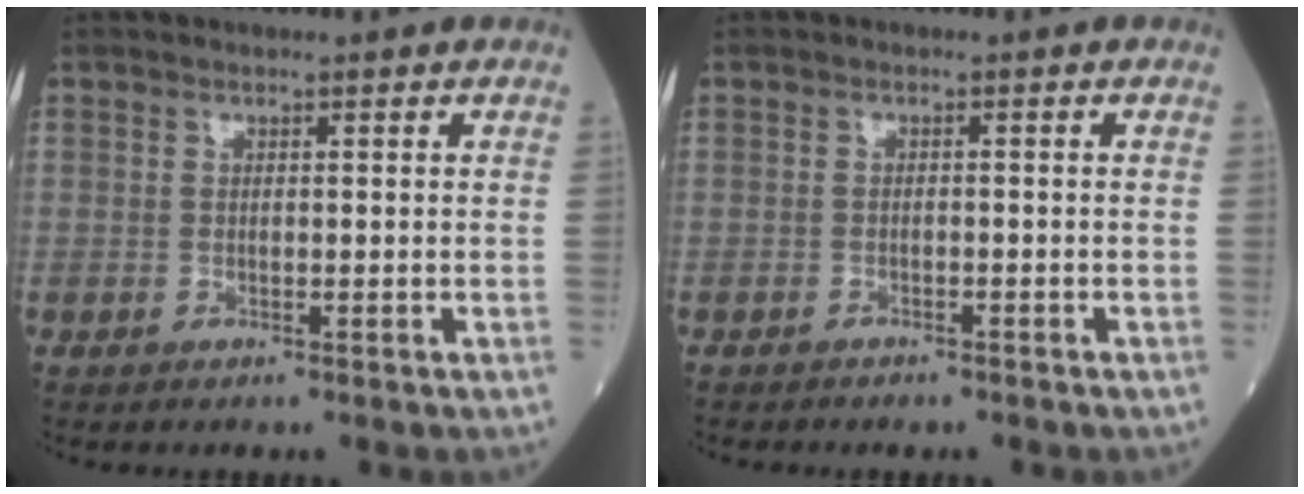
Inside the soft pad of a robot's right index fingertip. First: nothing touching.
{"total": 2.1, "force": [-1.8, 0.7, 0.7], "torque": [-0.015, -0.001, -0.020]}